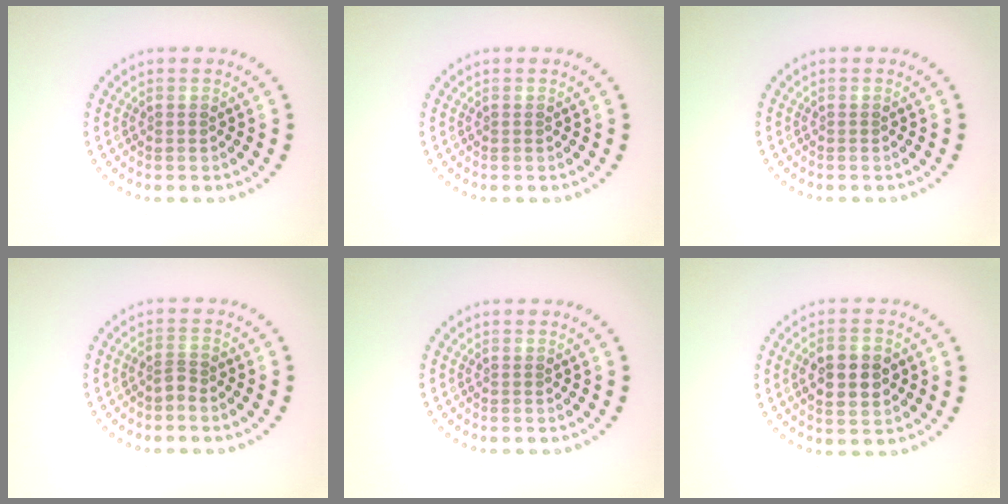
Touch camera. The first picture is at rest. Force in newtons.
{"total": 0.0}
{"total": 0.0}
{"total": 1.0, "press": 0.6, "slide": 0.8}
{"total": 0.0}
{"total": 4.5, "press": 4.5, "slide": 0.1}